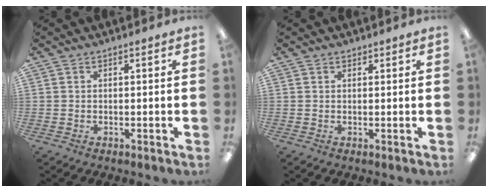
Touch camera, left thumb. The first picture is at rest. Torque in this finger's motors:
{"motor_torque": [-0.23, -0.09, 0.04, 0.05, -0.01]}